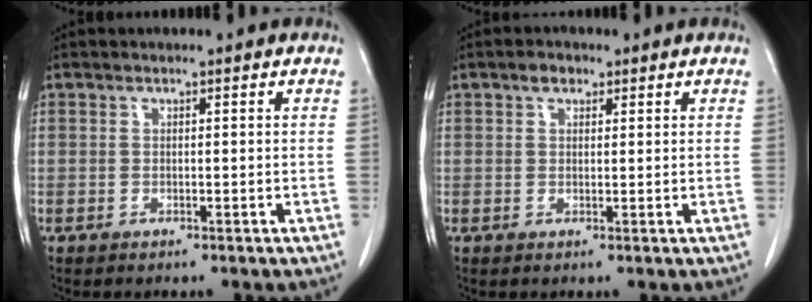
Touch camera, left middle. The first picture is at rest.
{"total": 1.9, "force": [1.2, 1.1, 0.9], "torque": [-0.017, 0.006, 0.018]}